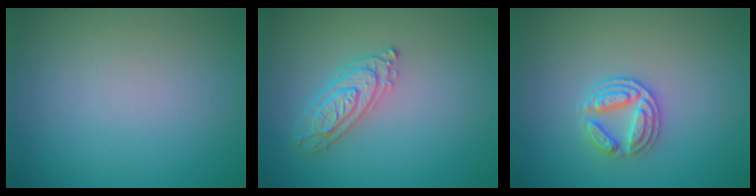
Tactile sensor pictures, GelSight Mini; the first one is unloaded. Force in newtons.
{"total": 3.0, "press": 2.9, "slide": 0.7}
{"total": 3.0, "press": 2.7, "slide": 1.2}